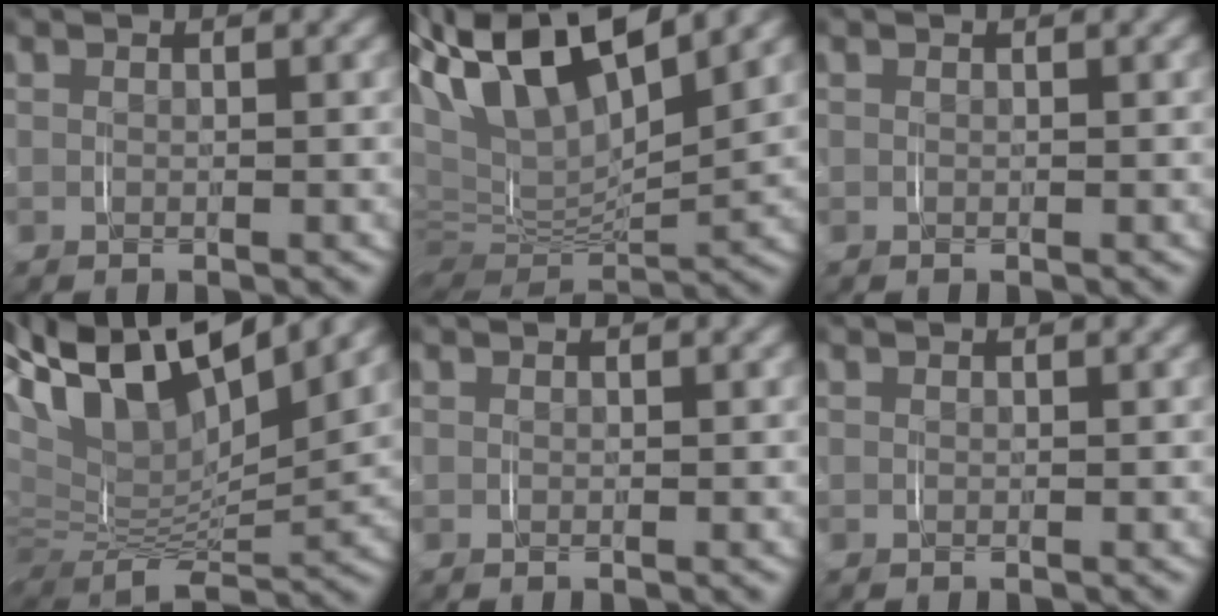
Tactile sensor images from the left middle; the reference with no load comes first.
{"total": 13.7, "force": [5.7, 8.2, 9.5], "torque": [-0.210, 0.013, 0.080]}
{"total": 0.0}
{"total": 17.0, "force": [6.3, 11.1, 11.3], "torque": [-0.247, 0.016, 0.079]}
{"total": 0.0}
{"total": 0.0}